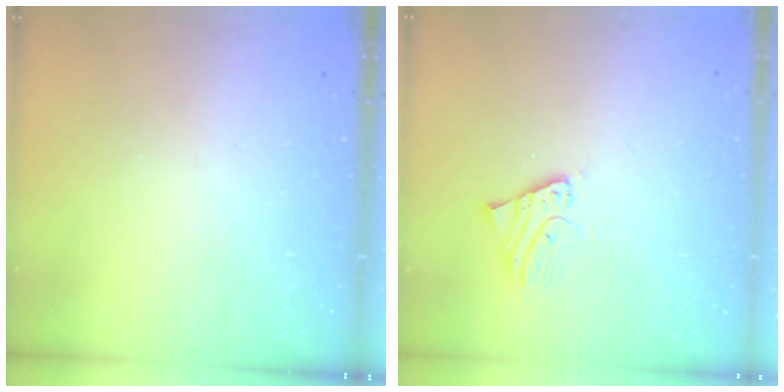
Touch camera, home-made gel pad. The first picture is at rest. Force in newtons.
{"total": 2.6, "press": 2.6, "slide": 0.1}